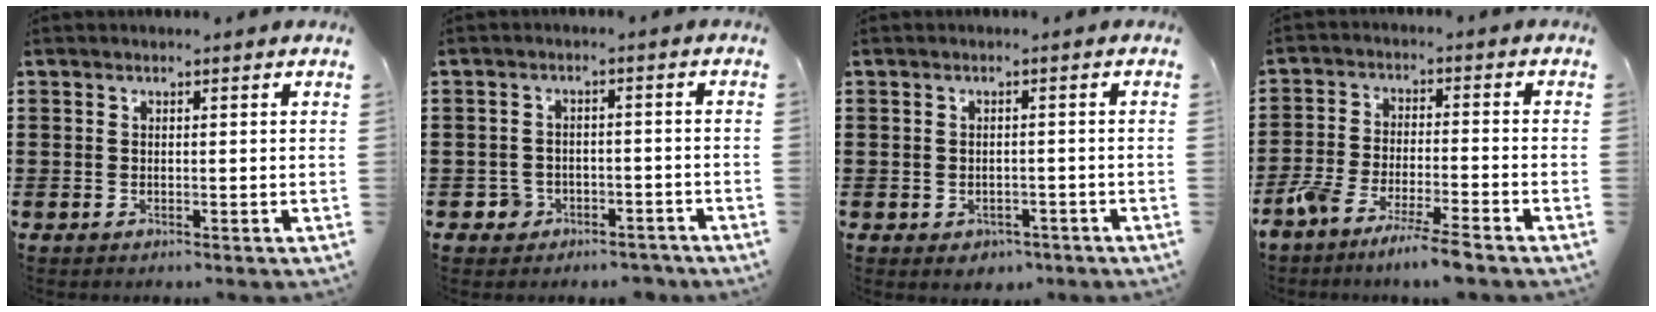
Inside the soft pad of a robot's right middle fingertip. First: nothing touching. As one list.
[{"total": 2.8, "force": [-2.4, 1.5, 0.2], "torque": [-0.012, 0.004, -0.053]}, {"total": 1.2, "force": [-1.0, 0.7, -0.1], "torque": [-0.005, -0.001, -0.023]}, {"total": 6.3, "force": [-5.8, -0.2, 2.6], "torque": [-0.062, -0.013, -0.112]}]